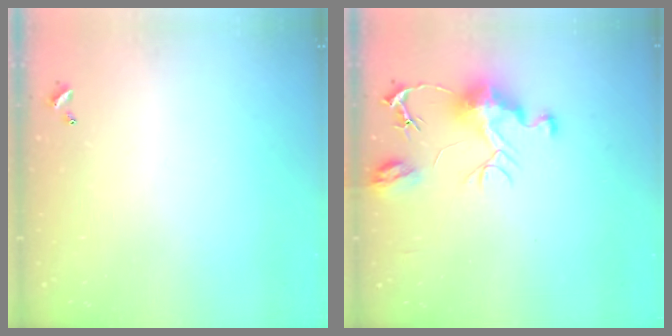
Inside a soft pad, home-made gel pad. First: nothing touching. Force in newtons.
{"total": 9.2, "press": 9.2, "slide": 1.0}